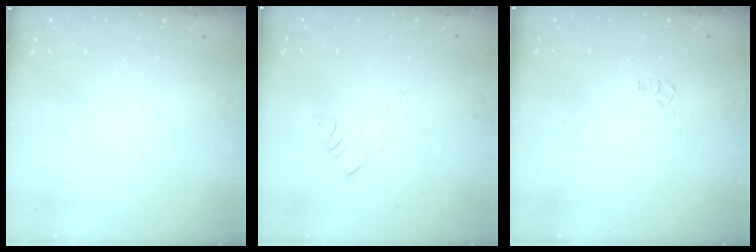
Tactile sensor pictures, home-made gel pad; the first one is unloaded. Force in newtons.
{"total": 2.8, "press": 2.8, "slide": 0.3}
{"total": 3.9, "press": 3.9, "slide": 0.6}